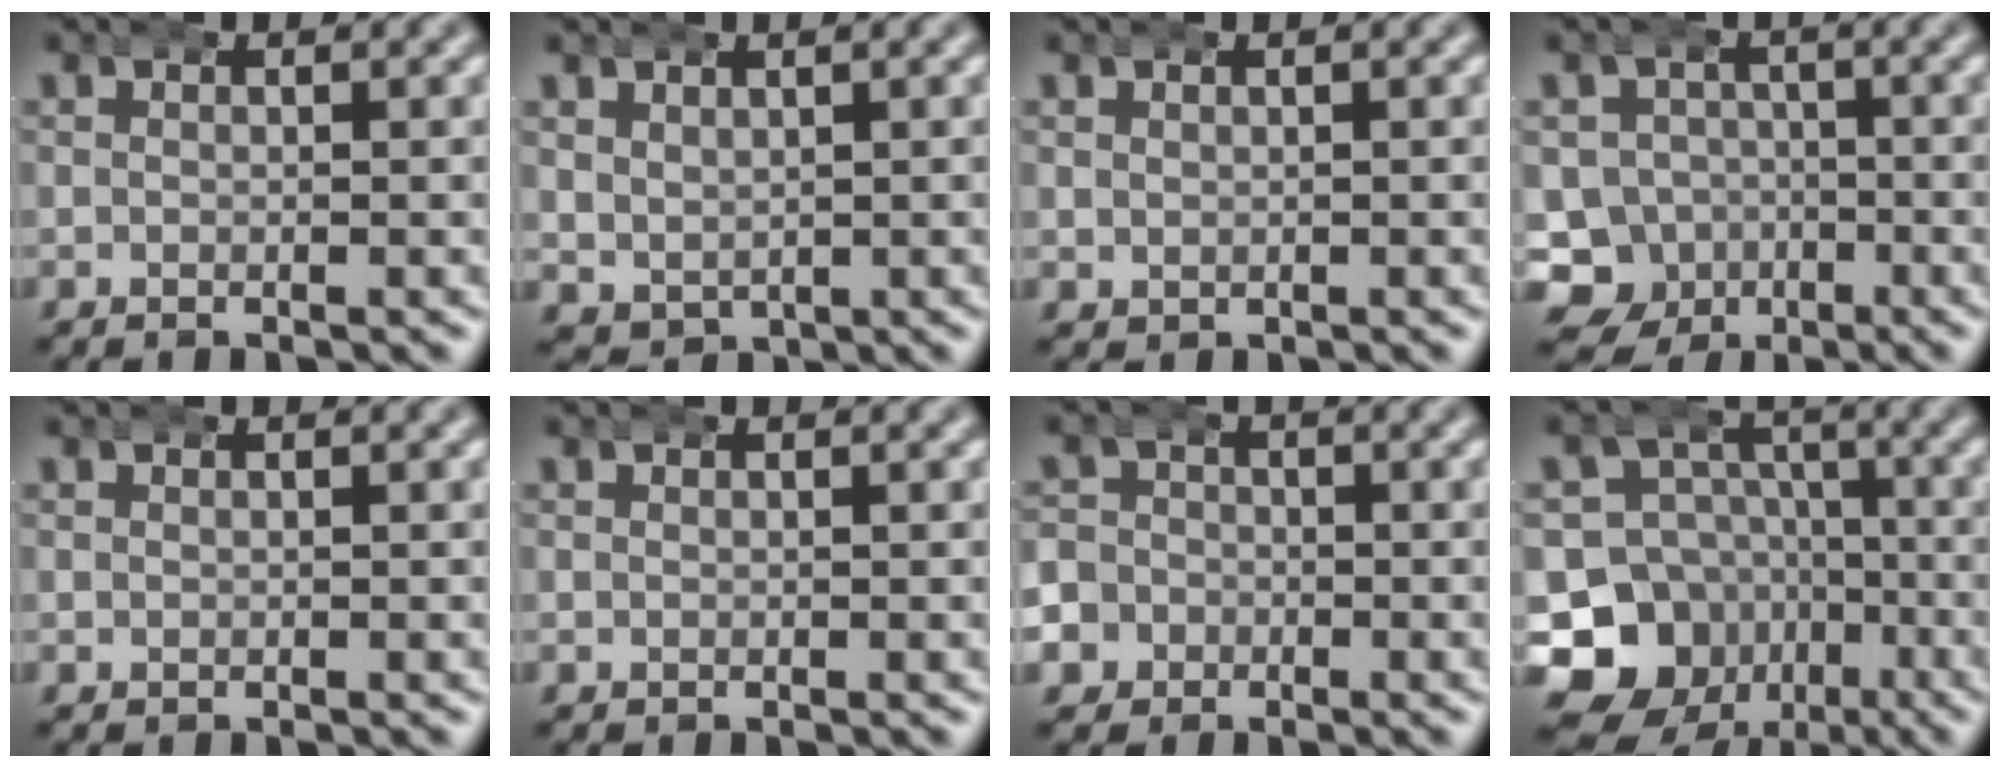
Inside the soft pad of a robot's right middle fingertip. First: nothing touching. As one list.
[{"total": 2.3, "force": [0.2, 2.1, 0.7], "torque": [-0.001, -0.018, 0.020]}, {"total": 0.7, "force": [0.3, 0.7, 0.1], "torque": [-0.006, -0.006, 0.015]}, {"total": 13.5, "force": [-4.8, 12.3, 3.0], "torque": [-0.092, -0.074, -0.072]}, {"total": 0.0}, {"total": 0.0}, {"total": 7.1, "force": [-2.5, 6.6, 1.2], "torque": [-0.041, -0.021, -0.051]}, {"total": 18.7, "force": [-7.4, 16.3, 5.2], "torque": [-0.134, -0.091, -0.110]}]